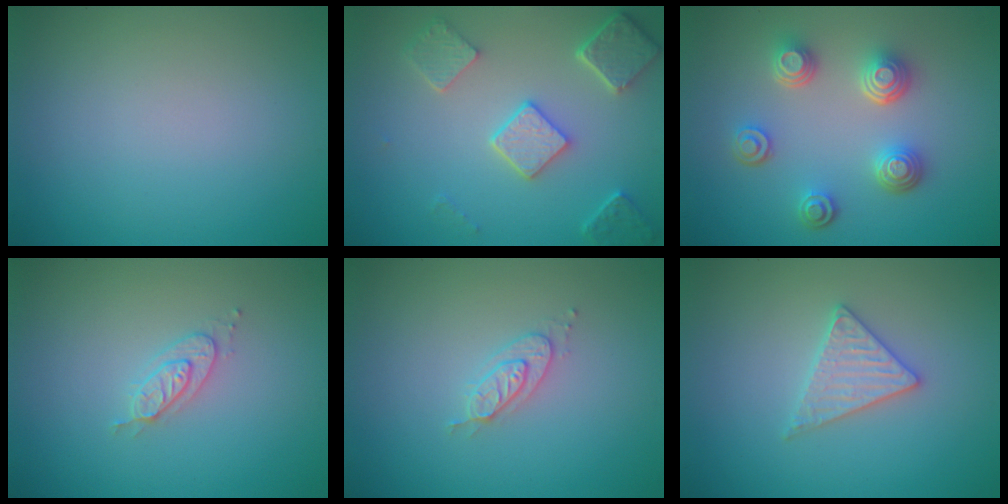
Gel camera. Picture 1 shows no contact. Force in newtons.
{"total": 5.0, "press": 4.0, "slide": 3.0}
{"total": 4.4, "press": 3.5, "slide": 2.7}
{"total": 2.0, "press": 2.0, "slide": 0.4}
{"total": 2.0, "press": 2.0, "slide": 0.4}
{"total": 2.6, "press": 2.6, "slide": 0.3}